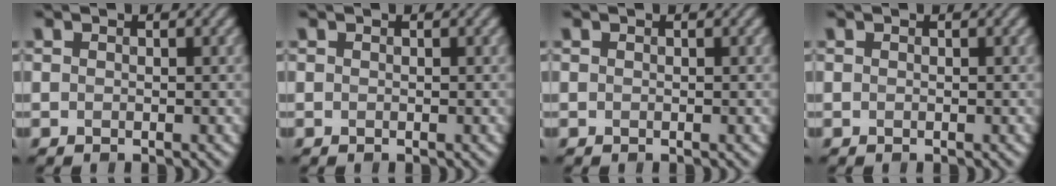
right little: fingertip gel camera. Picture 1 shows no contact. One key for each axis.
{"total": 0.0}
{"total": 0.0}
{"total": 0.0}